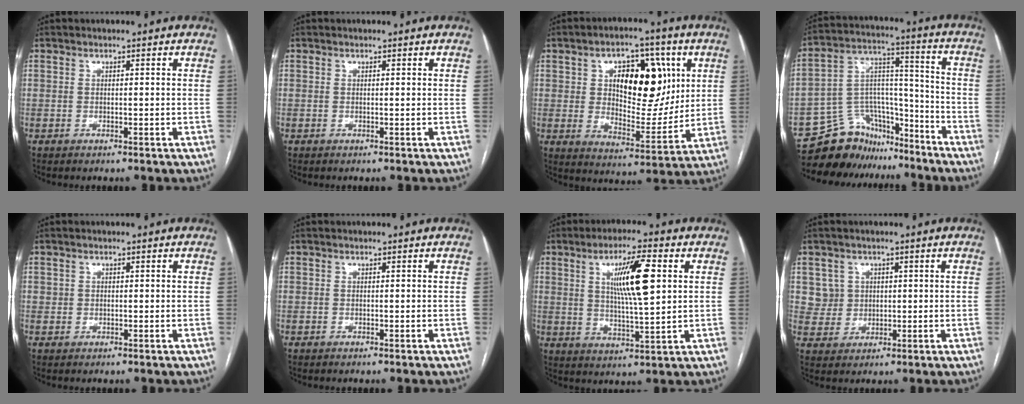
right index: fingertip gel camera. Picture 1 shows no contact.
{"total": 0.0}
{"total": 16.0, "force": [4.7, 7.9, 13.1], "torque": [-0.197, 0.015, 0.084]}
{"total": 13.5, "force": [-11.8, 6.3, 2.1], "torque": [-0.036, 0.074, -0.199]}
{"total": 0.9, "force": [0.3, 0.8, 0.2], "torque": [0.006, 0.003, 0.003]}
{"total": 0.0}
{"total": 10.4, "force": [3.0, 1.1, 9.9], "torque": [-0.171, 0.002, 0.052]}
{"total": 4.2, "force": [1.5, 4.0, 0.1], "torque": [0.006, 0.009, 0.032]}